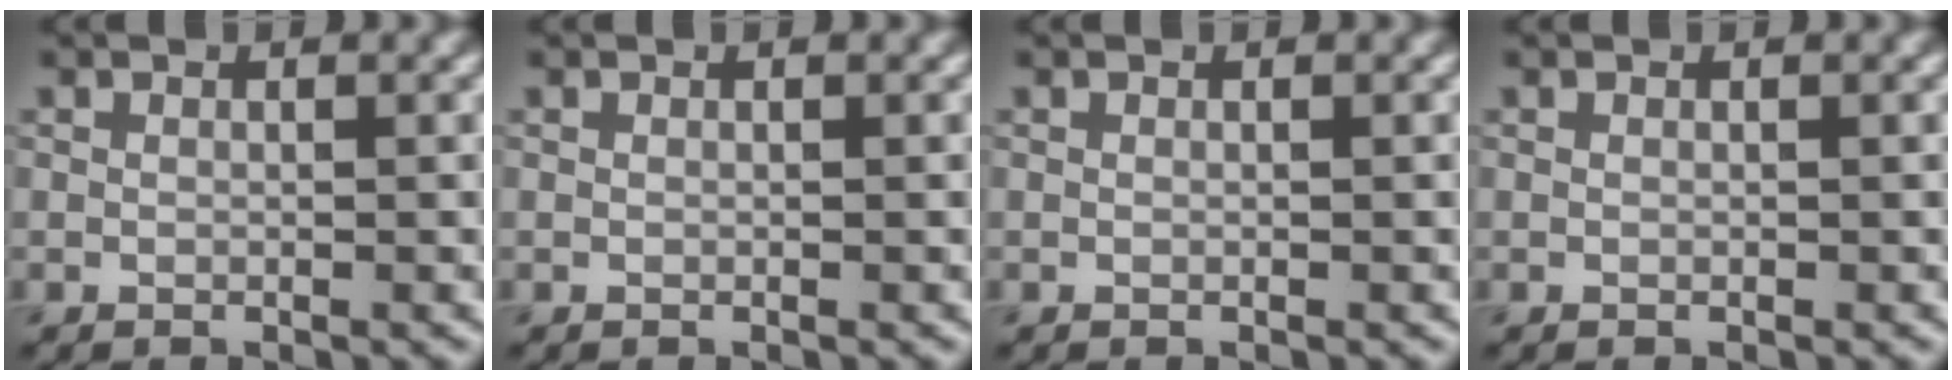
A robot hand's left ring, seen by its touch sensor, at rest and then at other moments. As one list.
[{"total": 0.0}, {"total": 0.0}, {"total": 0.0}]